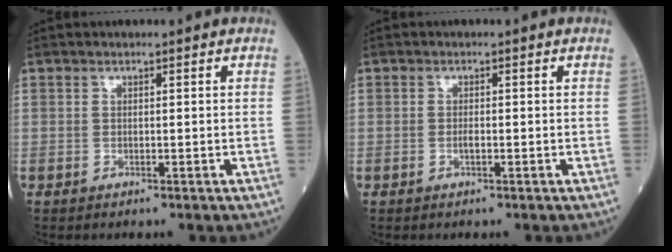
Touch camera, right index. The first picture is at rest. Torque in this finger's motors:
{"motor_torque": [0.37, -0.04, 0.18, 0.05]}